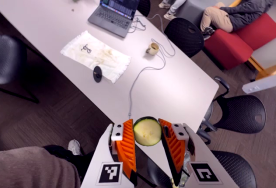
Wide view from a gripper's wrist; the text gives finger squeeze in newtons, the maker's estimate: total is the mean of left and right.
{"total": 8.5, "left": 8.2, "right": 8.8}